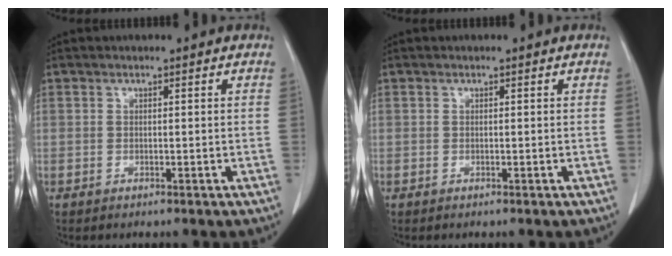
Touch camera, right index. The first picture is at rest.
{"total": 0.0}